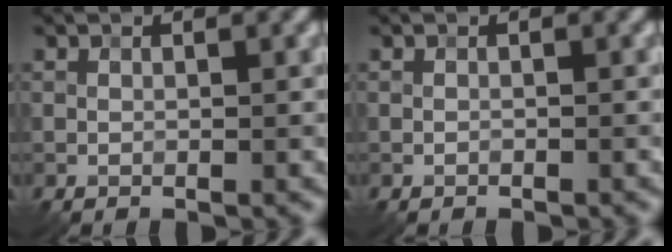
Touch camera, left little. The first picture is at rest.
{"total": 0.0}